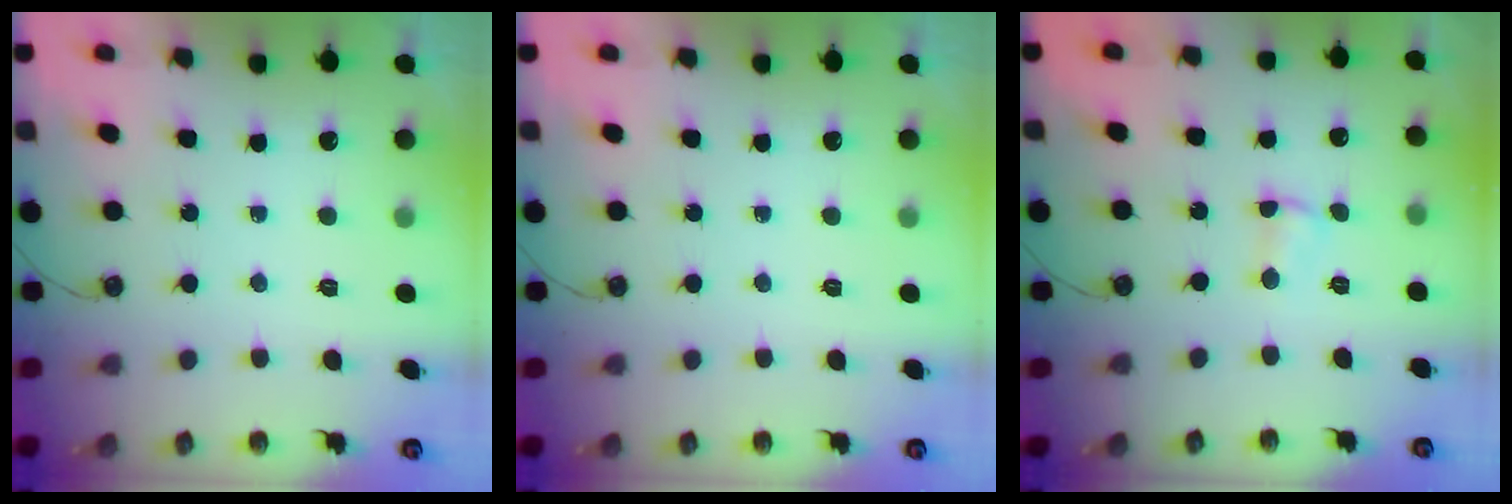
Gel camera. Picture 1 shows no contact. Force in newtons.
{"total": 0.0}
{"total": 2.6, "press": 2.6, "slide": 0.4}